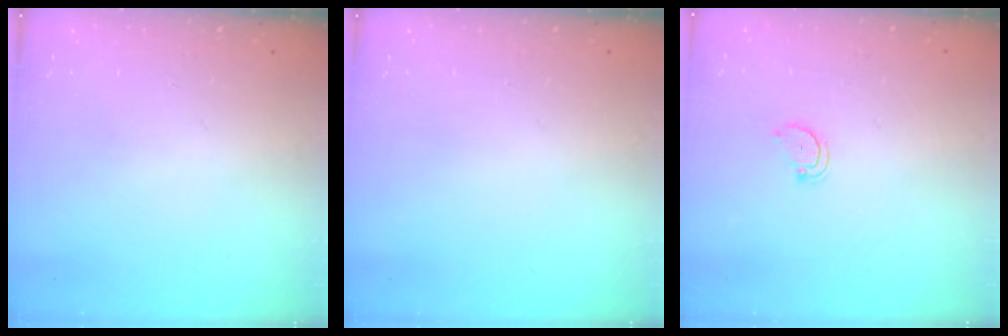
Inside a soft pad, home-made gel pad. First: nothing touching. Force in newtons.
{"total": 0.0}
{"total": 2.4, "press": 2.4, "slide": 0.2}